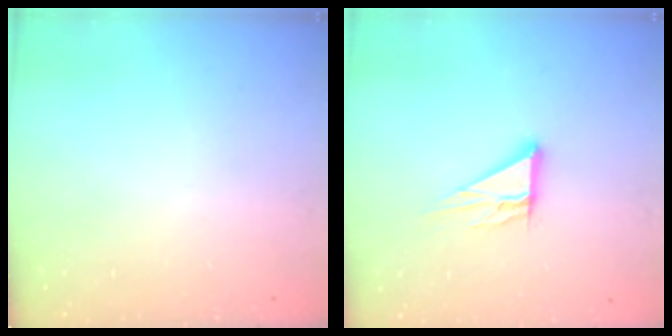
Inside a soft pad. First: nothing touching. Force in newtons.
{"total": 9.0, "press": 9.0, "slide": 0.7}